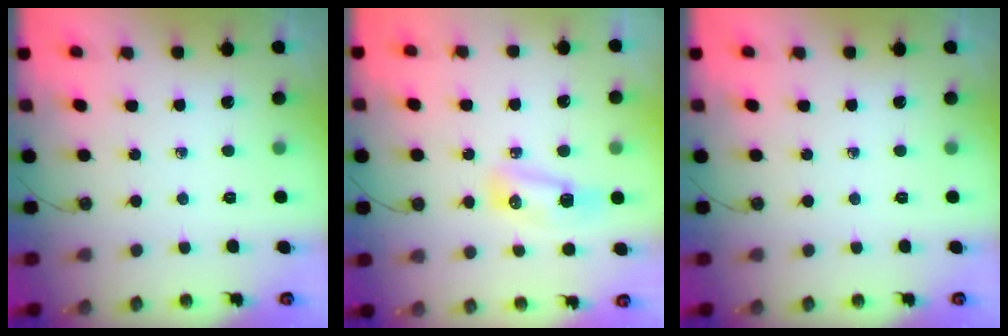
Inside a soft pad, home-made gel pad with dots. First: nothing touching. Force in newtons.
{"total": 9.0, "press": 8.3, "slide": 3.4}
{"total": 0.0}